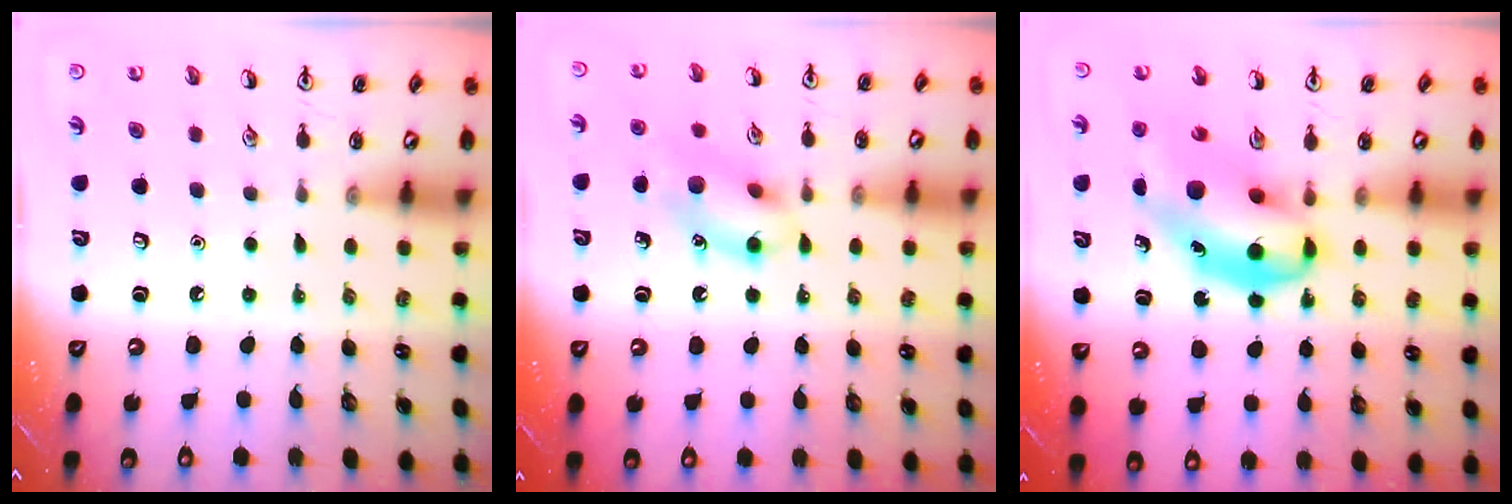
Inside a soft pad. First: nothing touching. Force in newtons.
{"total": 11.1, "press": 11.1, "slide": 0.9}
{"total": 11.9, "press": 11.5, "slide": 3.1}